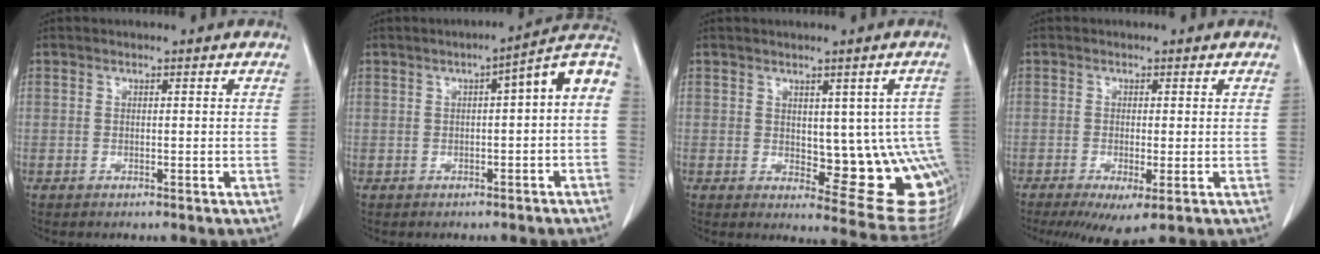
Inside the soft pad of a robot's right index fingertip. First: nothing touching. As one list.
[{"total": 7.8, "force": [0.7, 1.2, 7.7], "torque": [-0.103, 0.031, 0.003]}, {"total": 12.3, "force": [-0.7, 4.9, 11.2], "torque": [-0.101, 0.000, 0.007]}, {"total": 5.0, "force": [-2.4, 0.8, 4.3], "torque": [-0.066, -0.019, -0.035]}]